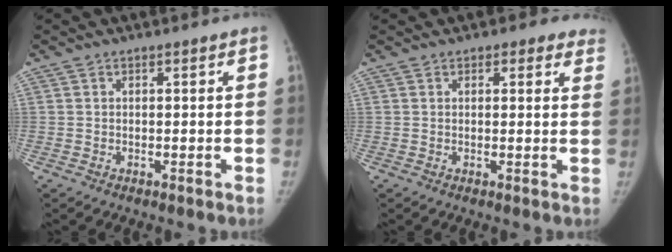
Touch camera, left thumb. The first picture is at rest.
{"total": 5.6, "force": [4.3, 2.9, 2.1], "torque": [0.021, -0.010, 0.035]}